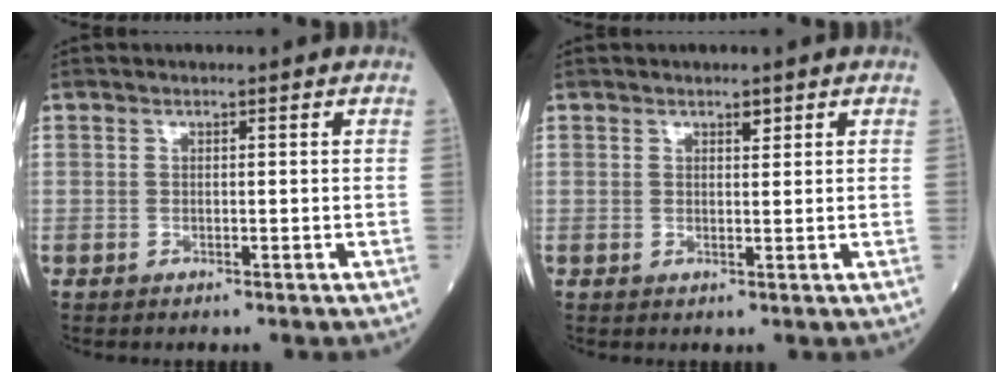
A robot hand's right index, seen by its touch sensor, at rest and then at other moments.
{"total": 1.1, "force": [0.8, 0.4, 0.7], "torque": [-0.011, -0.001, 0.012]}